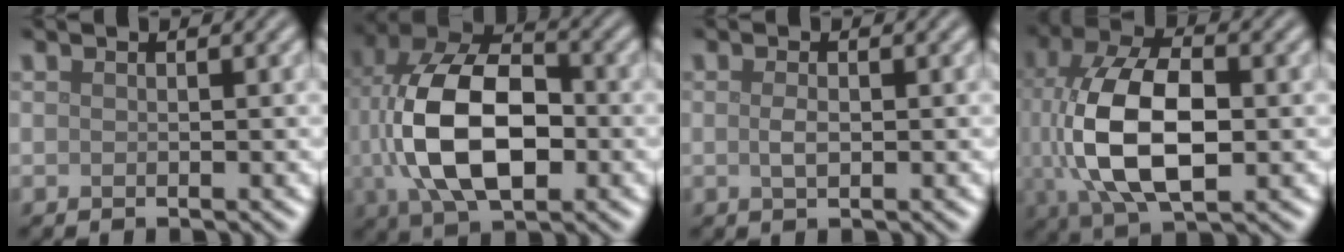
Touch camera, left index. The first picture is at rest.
{"total": 12.0, "force": [-0.9, 6.7, 9.8], "torque": [-0.192, 0.007, -0.020]}
{"total": 1.2, "force": [0.0, 0.5, 1.1], "torque": [-0.025, -0.001, -0.001]}
{"total": 11.1, "force": [-0.4, 5.7, 9.4], "torque": [-0.192, 0.000, -0.007]}